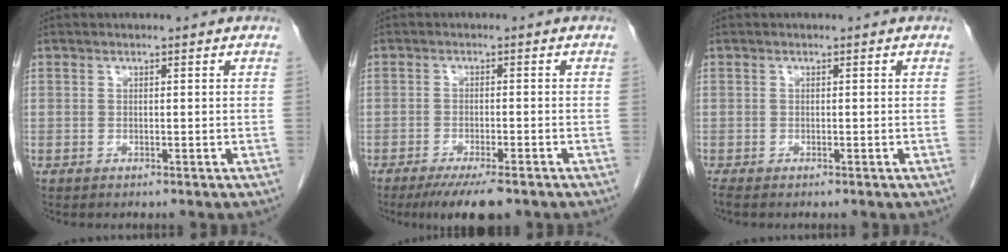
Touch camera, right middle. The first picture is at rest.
{"total": 7.1, "force": [-5.2, 1.1, 4.6], "torque": [-0.070, -0.016, -0.079]}
{"total": 0.9, "force": [-0.8, 0.1, 0.4], "torque": [-0.009, -0.004, -0.015]}